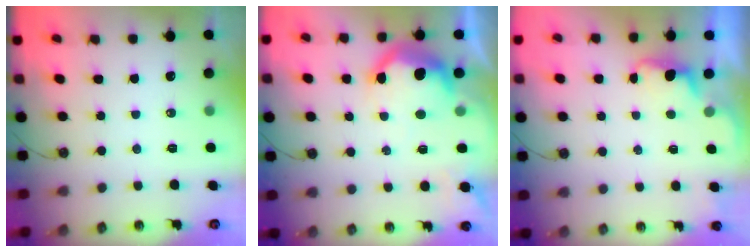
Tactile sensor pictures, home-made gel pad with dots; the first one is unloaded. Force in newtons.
{"total": 19.2, "press": 19.1, "slide": 1.4}
{"total": 1.6, "press": 1.3, "slide": 0.8}